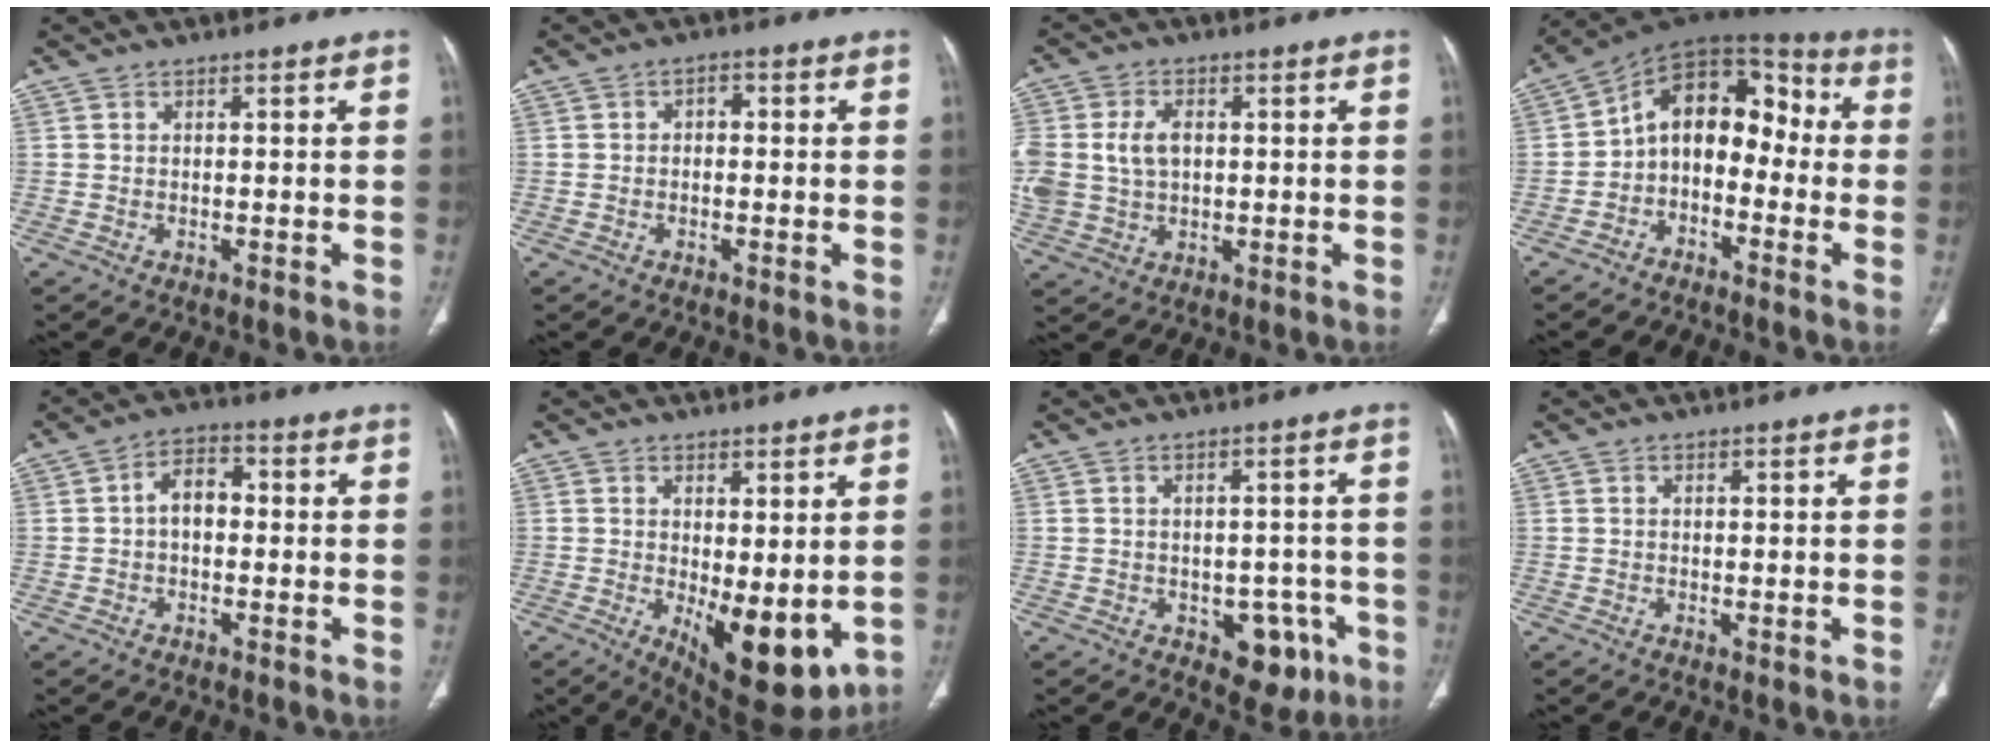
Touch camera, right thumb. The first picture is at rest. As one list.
[{"total": 2.0, "force": [0.0, 1.3, 1.5], "torque": [-0.013, 0.007, -0.007]}, {"total": 11.4, "force": [1.2, 8.3, 7.7], "torque": [-0.183, 0.006, 0.032]}, {"total": 13.0, "force": [-2.3, 8.9, 9.2], "torque": [-0.104, 0.075, -0.053]}, {"total": 5.7, "force": [-0.1, 3.8, 4.3], "torque": [-0.059, 0.022, -0.010]}, {"total": 11.3, "force": [-1.3, 4.6, 10.2], "torque": [-0.138, -0.030, -0.002]}, {"total": 7.5, "force": [-3.1, 4.9, 4.8], "torque": [-0.027, 0.015, -0.029]}, {"total": 0.5, "force": [0.0, 0.1, 0.5], "torque": [-0.015, -0.006, 0.003]}]